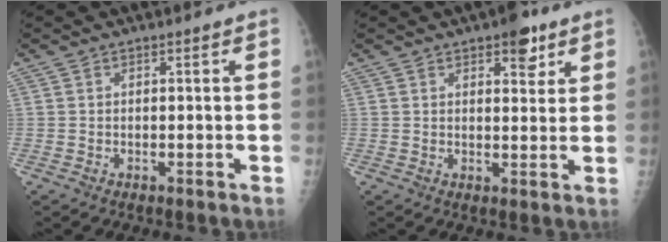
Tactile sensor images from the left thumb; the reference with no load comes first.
{"total": 5.7, "force": [3.4, 2.7, 3.7], "torque": [-0.026, -0.015, 0.040]}